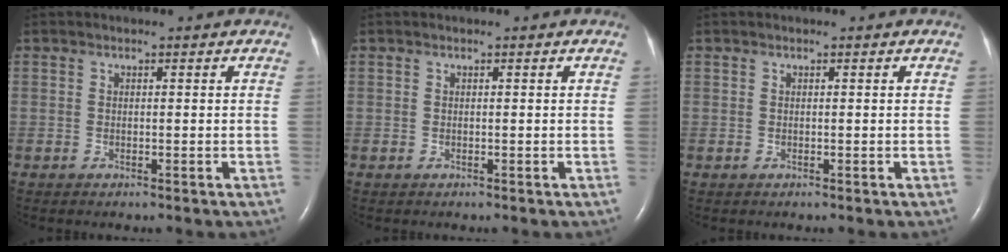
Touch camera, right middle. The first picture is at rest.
{"total": 0.0}
{"total": 0.0}